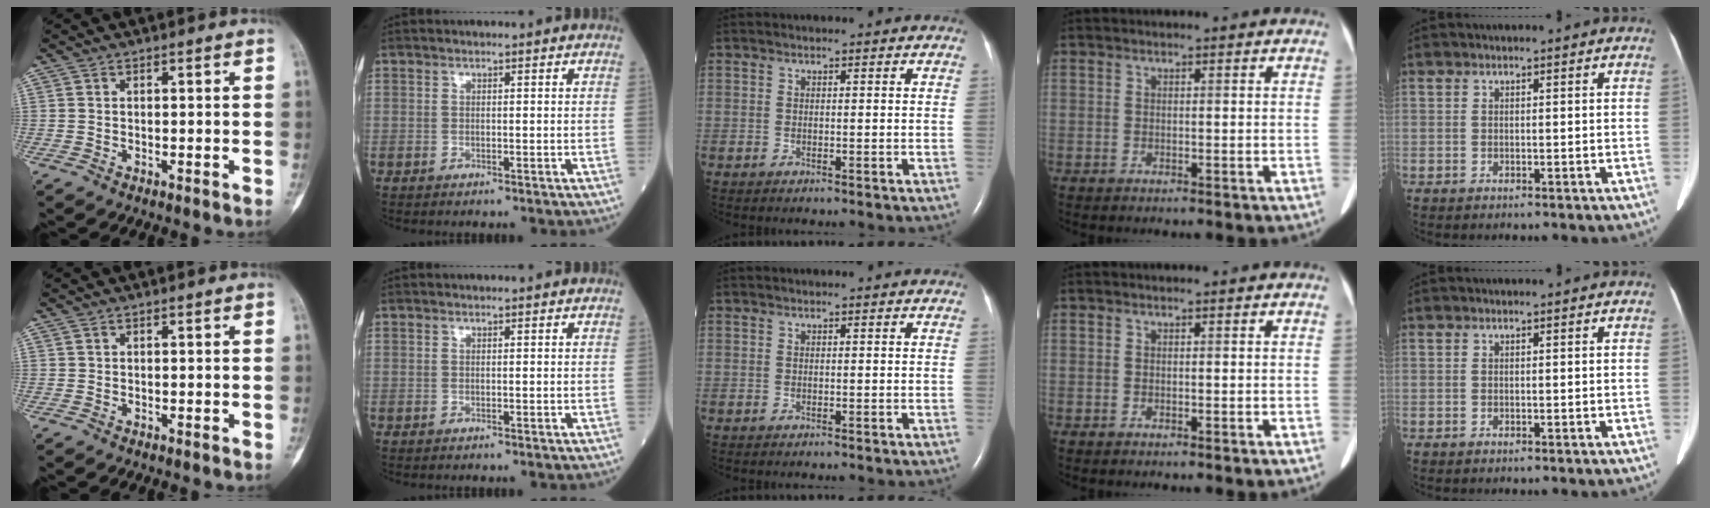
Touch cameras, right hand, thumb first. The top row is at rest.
{}